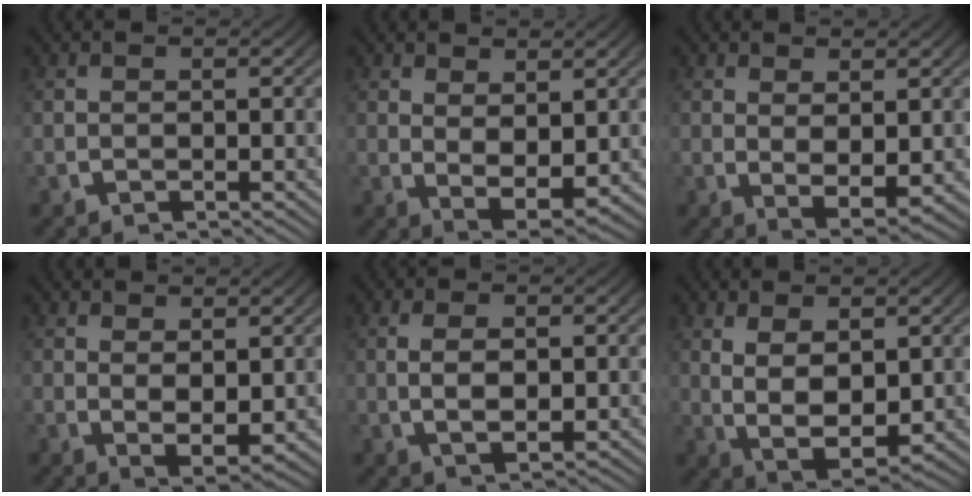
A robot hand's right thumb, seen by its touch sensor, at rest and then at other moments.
{"total": 4.4, "force": [0.4, 2.7, 3.5], "torque": [-0.066, -0.024, 0.018]}
{"total": 3.7, "force": [0.2, 2.1, 3.1], "torque": [-0.056, -0.020, 0.014]}
{"total": 3.5, "force": [0.4, 2.0, 2.8], "torque": [-0.049, -0.017, 0.018]}
{"total": 2.9, "force": [0.1, 1.5, 2.5], "torque": [-0.045, -0.008, 0.011]}
{"total": 7.5, "force": [-0.9, 4.9, 5.6], "torque": [-0.124, -0.040, 0.006]}